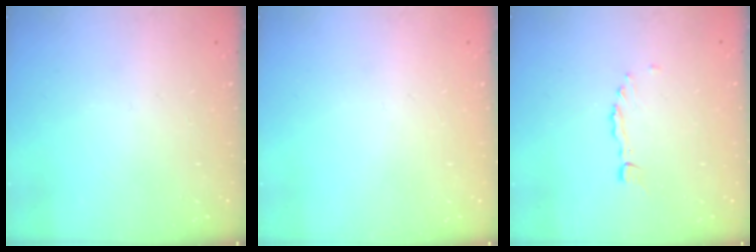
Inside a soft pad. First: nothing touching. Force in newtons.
{"total": 0.0}
{"total": 0.0}